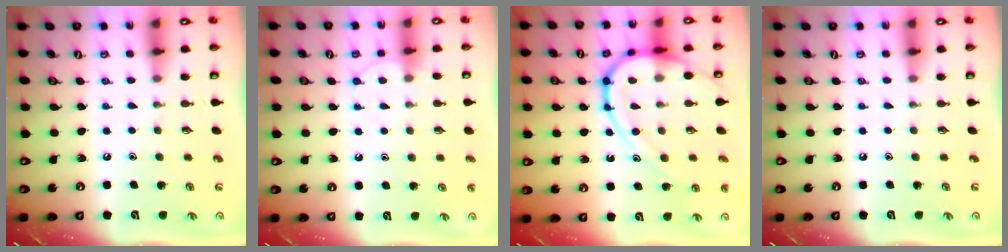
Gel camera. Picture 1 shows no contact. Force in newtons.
{"total": 6.2, "press": 6.1, "slide": 0.4}
{"total": 15.0, "press": 14.9, "slide": 1.7}
{"total": 0.0}